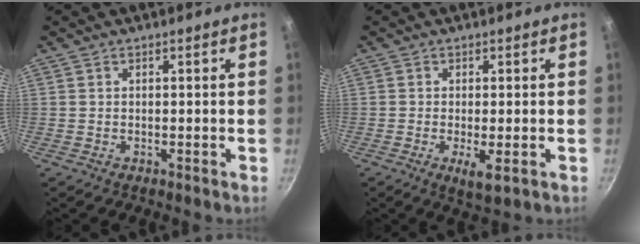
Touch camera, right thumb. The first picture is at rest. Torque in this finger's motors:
{"motor_torque": [0.08, -0.03, 0.05, -0.08, 0.01]}